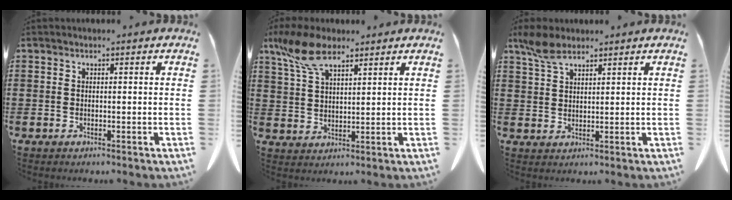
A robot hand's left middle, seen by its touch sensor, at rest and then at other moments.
{"total": 8.6, "force": [5.7, 3.3, 5.6], "torque": [-0.137, -0.009, 0.104]}
{"total": 4.7, "force": [3.4, 1.7, 2.8], "torque": [-0.064, -0.001, 0.063]}